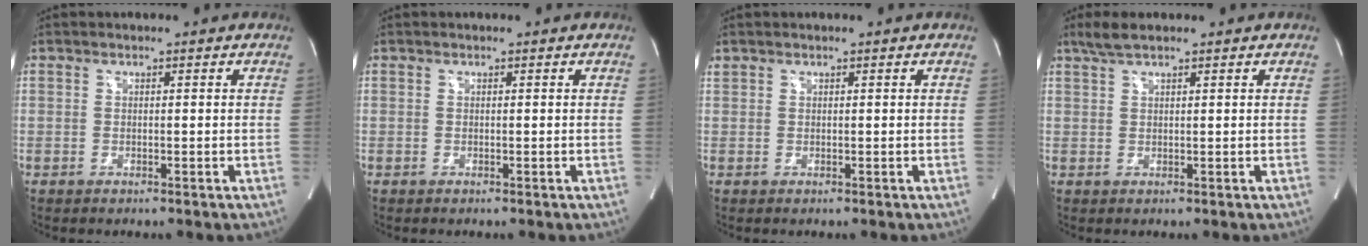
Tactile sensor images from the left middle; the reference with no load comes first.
{"total": 0.0}
{"total": 0.6, "force": [0.5, 0.3, 0.0], "torque": [-0.007, 0.015, 0.014]}
{"total": 2.9, "force": [2.2, 0.4, 1.8], "torque": [-0.044, 0.012, 0.046]}